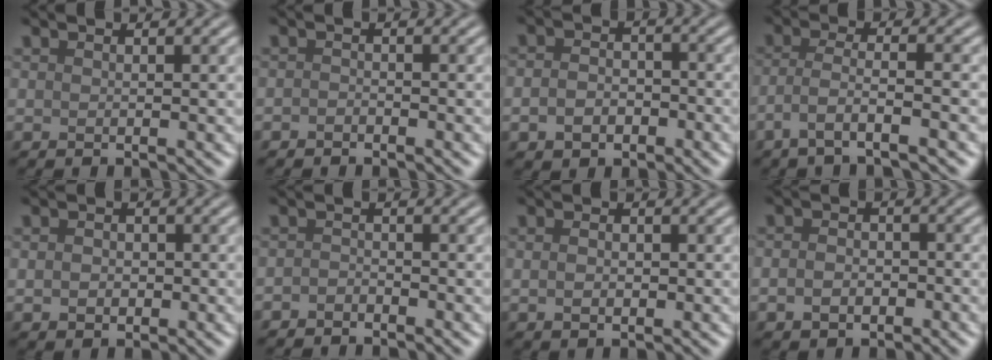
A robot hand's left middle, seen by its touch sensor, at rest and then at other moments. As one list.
[{"total": 0.7, "force": [-0.6, 0.4, 0.2], "torque": [-0.003, -0.001, -0.013]}, {"total": 3.1, "force": [-1.2, 2.3, 1.7], "torque": [-0.031, -0.003, -0.027]}, {"total": 3.7, "force": [-2.2, 0.6, 2.9], "torque": [-0.055, 0.005, -0.053]}, {"total": 2.0, "force": [-0.1, 1.6, 1.2], "torque": [-0.019, -0.001, -0.001]}, {"total": 1.1, "force": [-1.0, 0.5, 0.2], "torque": [-0.002, 0.002, -0.021]}, {"total": 1.9, "force": [0.1, 1.3, 1.4], "torque": [-0.028, 0.000, 0.006]}, {"total": 2.5, "force": [-0.8, 1.9, 1.5], "torque": [-0.026, -0.002, -0.019]}]